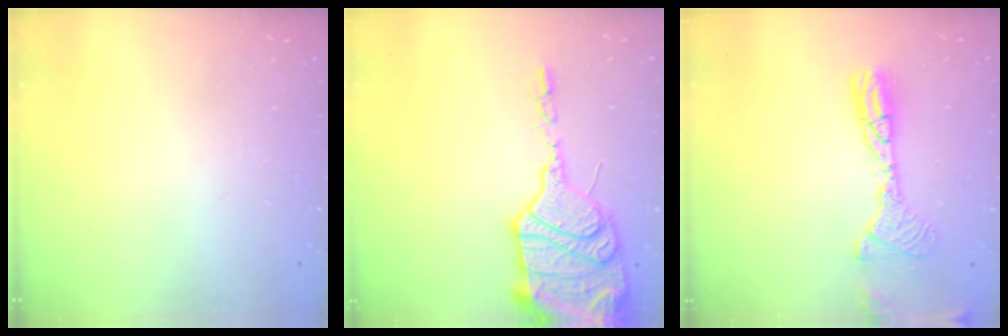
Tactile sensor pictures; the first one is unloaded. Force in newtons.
{"total": 20.5, "press": 19.8, "slide": 5.4}
{"total": 11.9, "press": 11.6, "slide": 2.5}